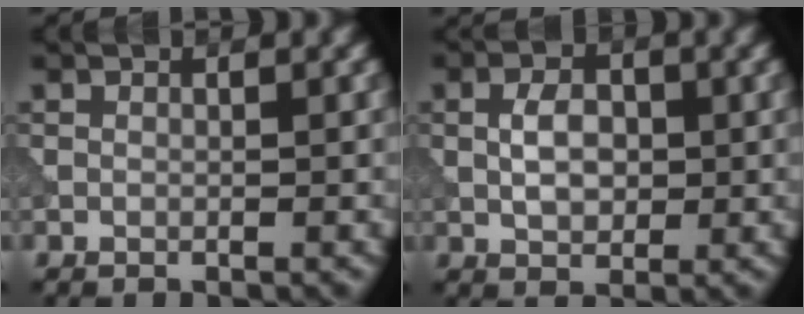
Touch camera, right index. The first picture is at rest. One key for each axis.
{"total": 3.2, "fx": -0.1, "fy": 2.0, "fz": 2.4, "tx": -0.047, "ty": 0.001, "tz": -0.004}